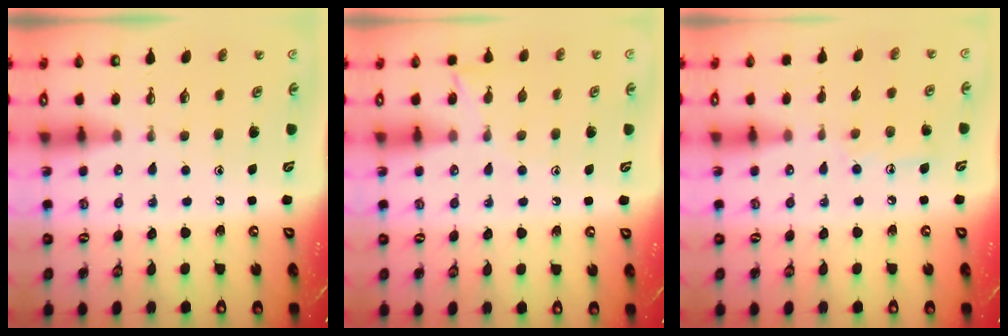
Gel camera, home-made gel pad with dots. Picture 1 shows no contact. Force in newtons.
{"total": 6.2, "press": 6.1, "slide": 0.6}
{"total": 7.0, "press": 7.0, "slide": 0.6}